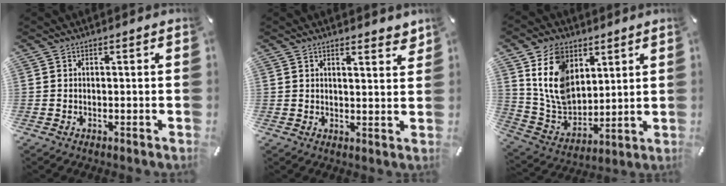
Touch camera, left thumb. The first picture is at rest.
{"total": 3.0, "force": [2.7, 0.7, 1.1], "torque": [-0.019, -0.014, 0.047]}
{"total": 13.6, "force": [6.3, 10.1, 6.6], "torque": [-0.163, -0.027, 0.123]}